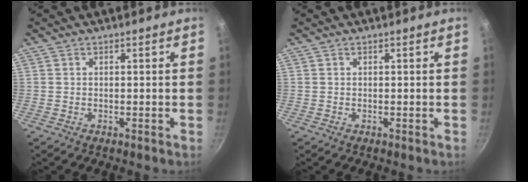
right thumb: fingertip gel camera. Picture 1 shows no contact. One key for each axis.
{"total": 0.0}